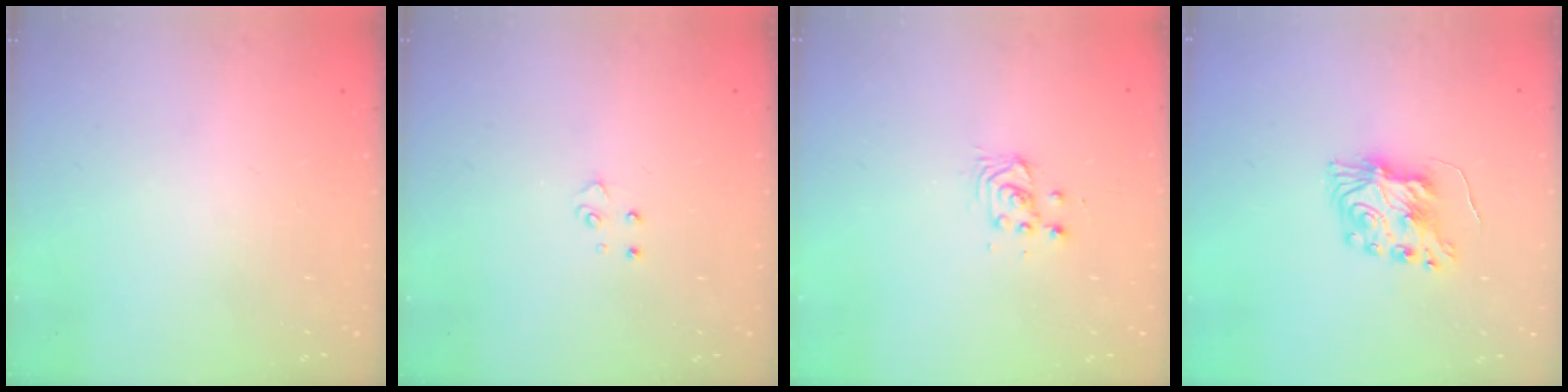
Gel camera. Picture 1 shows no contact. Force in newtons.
{"total": 4.0, "press": 4.0, "slide": 0.4}
{"total": 3.1, "press": 3.1, "slide": 0.3}
{"total": 8.0, "press": 8.0, "slide": 0.2}